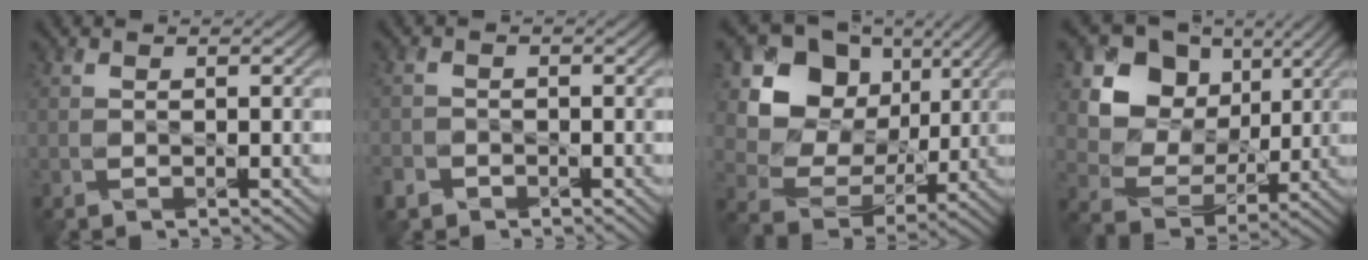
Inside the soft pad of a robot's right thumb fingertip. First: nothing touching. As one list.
[{"total": 2.1, "force": [-1.5, 1.4, 0.5], "torque": [-0.015, -0.006, -0.039]}, {"total": 13.5, "force": [4.5, 10.5, 7.1], "torque": [-0.159, 0.009, 0.076]}, {"total": 11.4, "force": [4.3, 8.8, 5.8], "torque": [-0.123, -0.003, 0.072]}]